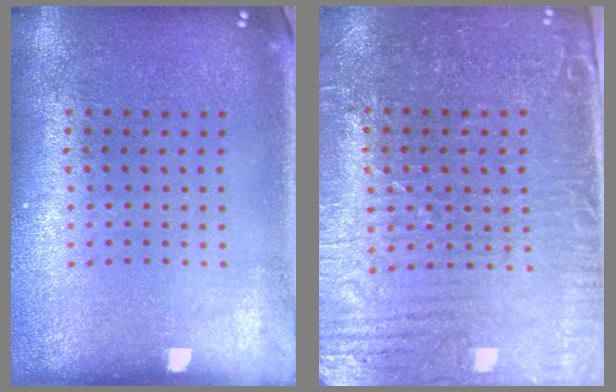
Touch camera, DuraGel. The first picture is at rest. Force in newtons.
{"total": 3.8, "press": 3.5, "slide": 1.5}